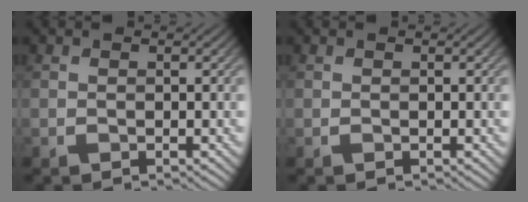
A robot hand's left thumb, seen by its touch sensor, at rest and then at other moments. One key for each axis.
{"total": 0.0}